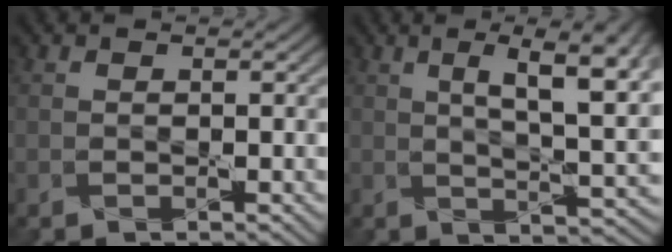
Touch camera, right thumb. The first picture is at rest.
{"total": 10.0, "force": [2.9, 3.1, 9.0], "torque": [-0.147, 0.004, 0.044]}